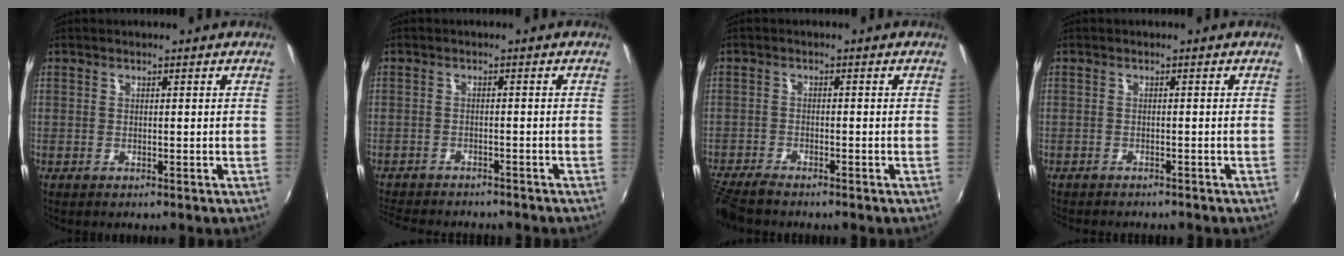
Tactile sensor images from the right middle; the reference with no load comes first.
{"total": 9.2, "force": [-8.3, 2.1, 3.4], "torque": [-0.088, -0.020, -0.128]}
{"total": 6.1, "force": [-5.6, 0.9, 2.5], "torque": [-0.069, -0.028, -0.104]}
{"total": 3.0, "force": [-2.8, 0.4, 1.0], "torque": [-0.029, -0.014, -0.045]}